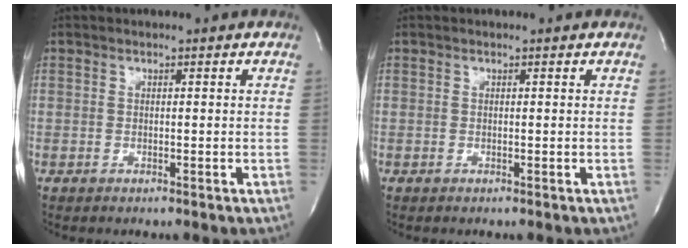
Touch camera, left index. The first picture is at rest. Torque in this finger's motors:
{"motor_torque": [-0.01, 0.00, 0.00, 0.00]}